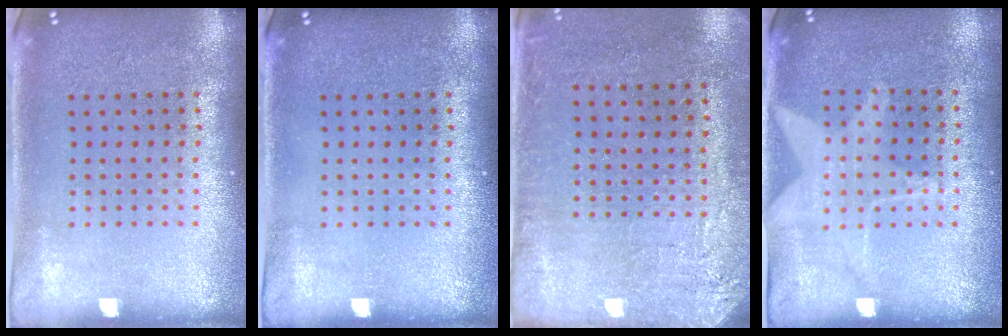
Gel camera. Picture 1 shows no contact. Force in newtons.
{"total": 0.0}
{"total": 2.7, "press": 2.4, "slide": 1.3}
{"total": 1.1, "press": 1.0, "slide": 0.4}